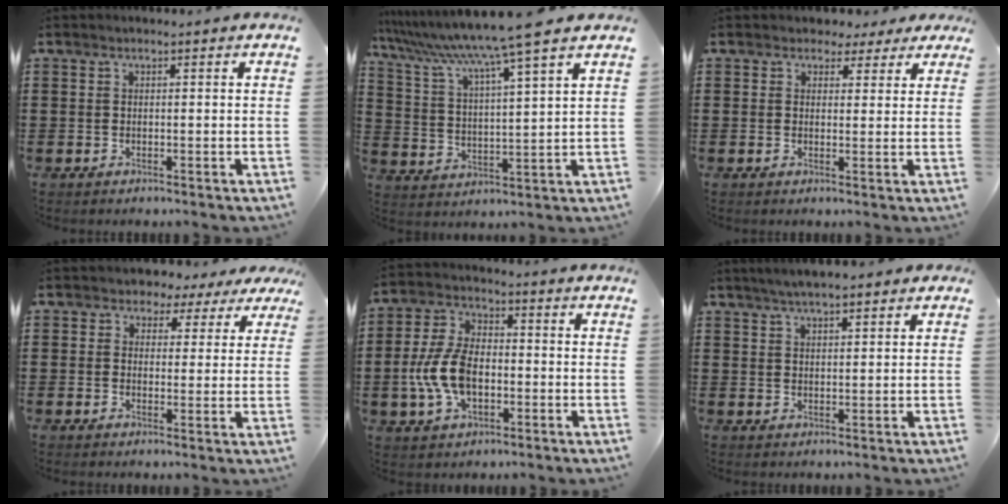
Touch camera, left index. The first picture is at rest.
{"total": 8.6, "force": [7.1, -1.5, 4.5], "torque": [-0.118, -0.048, 0.109]}
{"total": 2.7, "force": [1.8, 1.9, 0.5], "torque": [-0.015, 0.008, 0.030]}
{"total": 2.7, "force": [1.6, 2.2, 0.2], "torque": [-0.014, -0.002, 0.023]}
{"total": 9.4, "force": [-1.9, 5.3, 7.6], "torque": [-0.177, 0.002, -0.041]}
{"total": 3.3, "force": [2.7, 0.7, 1.9], "torque": [-0.042, 0.004, 0.048]}